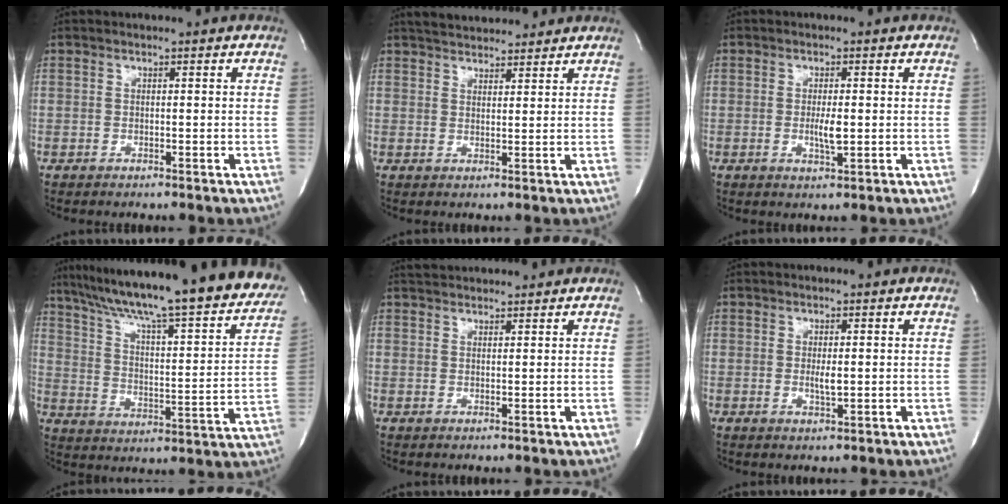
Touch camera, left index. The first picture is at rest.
{"total": 8.8, "force": [8.1, 2.2, 2.6], "torque": [-0.038, 0.025, 0.115]}
{"total": 3.0, "force": [-0.3, 0.6, 3.0], "torque": [-0.056, -0.004, -0.003]}
{"total": 32.4, "force": [27.1, 4.3, 17.2], "torque": [-0.269, -0.047, 0.355]}
{"total": 4.8, "force": [4.6, 0.9, 1.0], "torque": [-0.017, 0.035, 0.071]}
{"total": 1.9, "force": [0.0, 0.3, 1.9], "torque": [-0.038, -0.004, 0.002]}